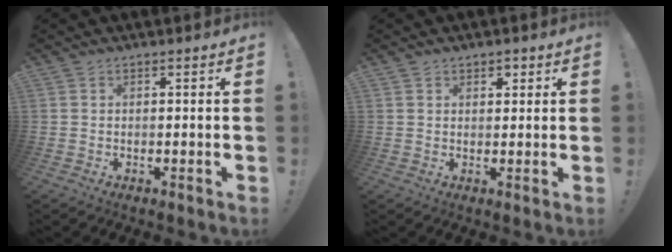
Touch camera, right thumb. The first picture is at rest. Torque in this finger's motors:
{"motor_torque": [0.27, 0.41, -0.04, 0.00, 0.02]}